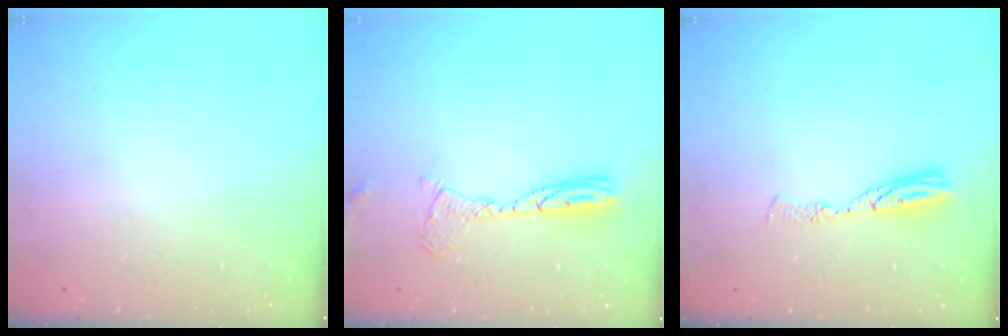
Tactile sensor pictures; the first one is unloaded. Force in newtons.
{"total": 14.4, "press": 12.4, "slide": 7.4}
{"total": 7.7, "press": 7.7, "slide": 0.8}